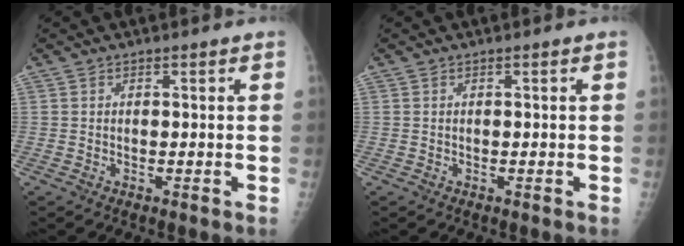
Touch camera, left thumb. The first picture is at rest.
{"total": 0.0}